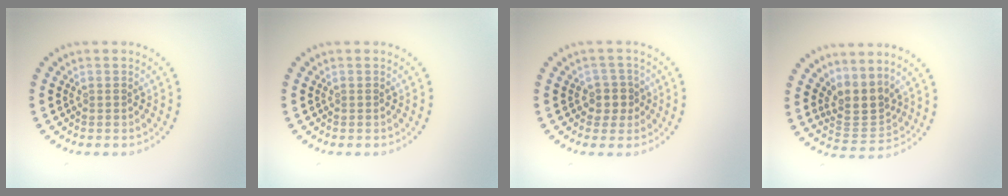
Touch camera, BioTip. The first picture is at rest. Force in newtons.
{"total": 0.0}
{"total": 2.1, "press": 1.7, "slide": 1.2}
{"total": 3.1, "press": 2.3, "slide": 2.0}